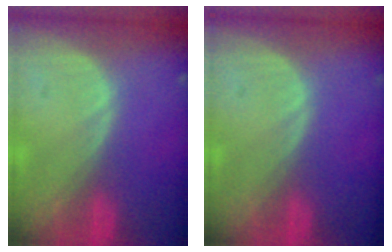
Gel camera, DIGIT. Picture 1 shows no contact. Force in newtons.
{"total": 0.0}